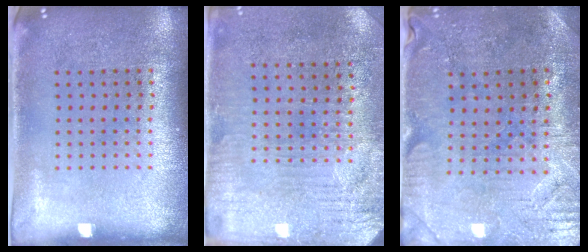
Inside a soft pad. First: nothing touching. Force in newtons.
{"total": 3.2, "press": 2.9, "slide": 1.4}
{"total": 0.8, "press": 0.6, "slide": 0.5}